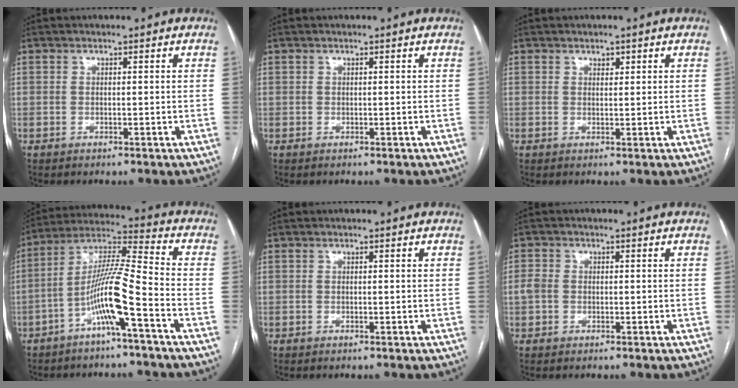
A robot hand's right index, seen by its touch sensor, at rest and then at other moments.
{"total": 0.0}
{"total": 1.0, "force": [0.6, 0.5, 0.6], "torque": [-0.007, 0.000, 0.008]}
{"total": 11.2, "force": [-5.2, -0.3, 9.9], "torque": [-0.197, 0.013, -0.099]}
{"total": 0.0}
{"total": 2.0, "force": [-0.3, 1.7, 1.0], "torque": [-0.030, 0.009, -0.006]}